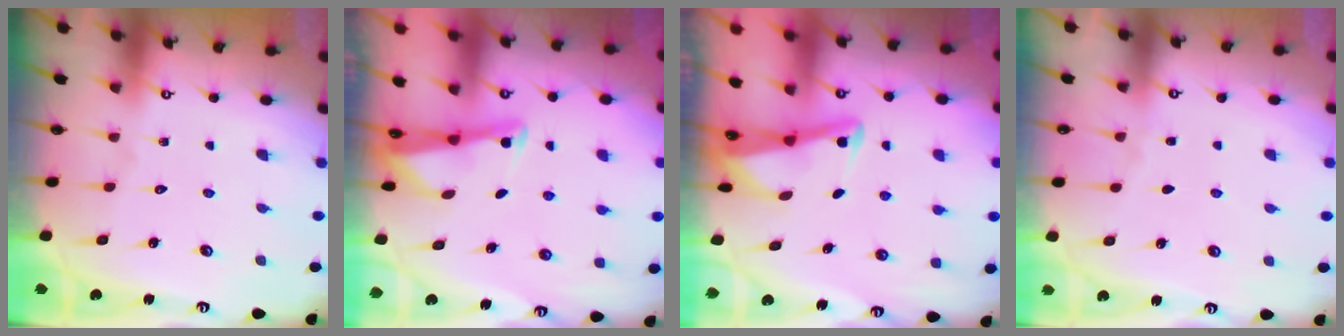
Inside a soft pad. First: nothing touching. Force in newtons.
{"total": 2.5, "press": 2.5, "slide": 0.2}
{"total": 2.9, "press": 2.9, "slide": 0.4}
{"total": 2.4, "press": 2.4, "slide": 0.5}